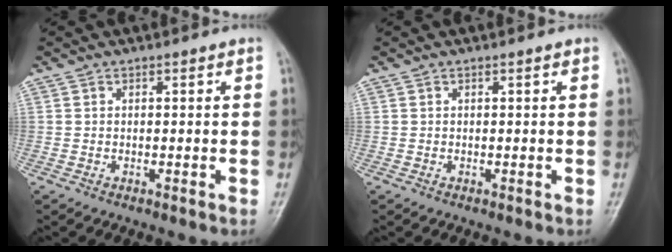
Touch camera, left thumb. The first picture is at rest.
{"total": 0.0}